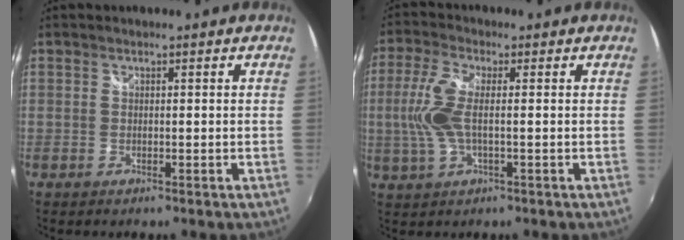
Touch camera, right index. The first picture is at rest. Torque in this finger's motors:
{"motor_torque": [0.60, -0.12, 0.46, 0.10]}